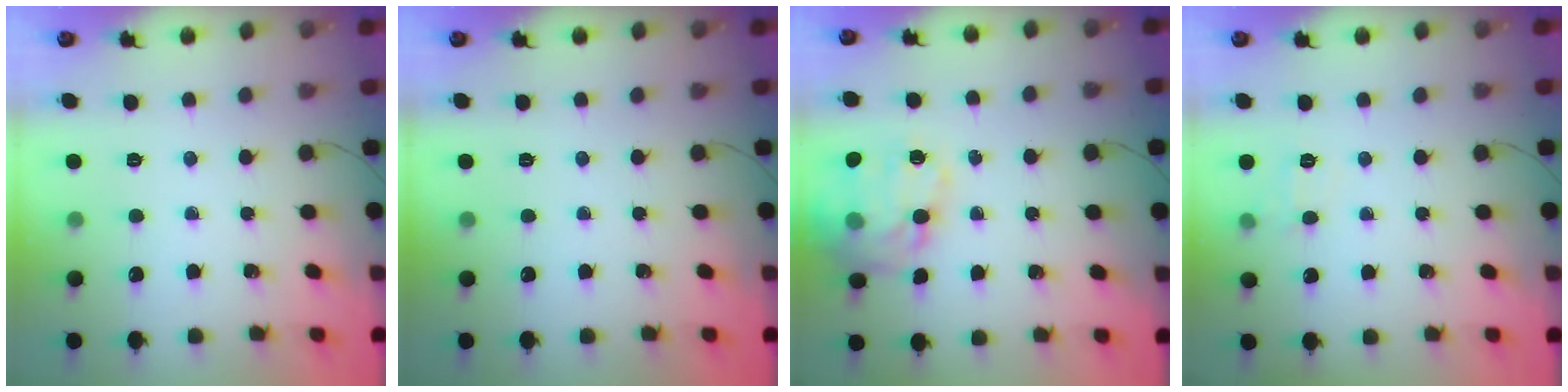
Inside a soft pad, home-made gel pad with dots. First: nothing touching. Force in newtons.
{"total": 0.0}
{"total": 16.0, "press": 15.8, "slide": 2.2}
{"total": 7.3, "press": 7.1, "slide": 1.8}